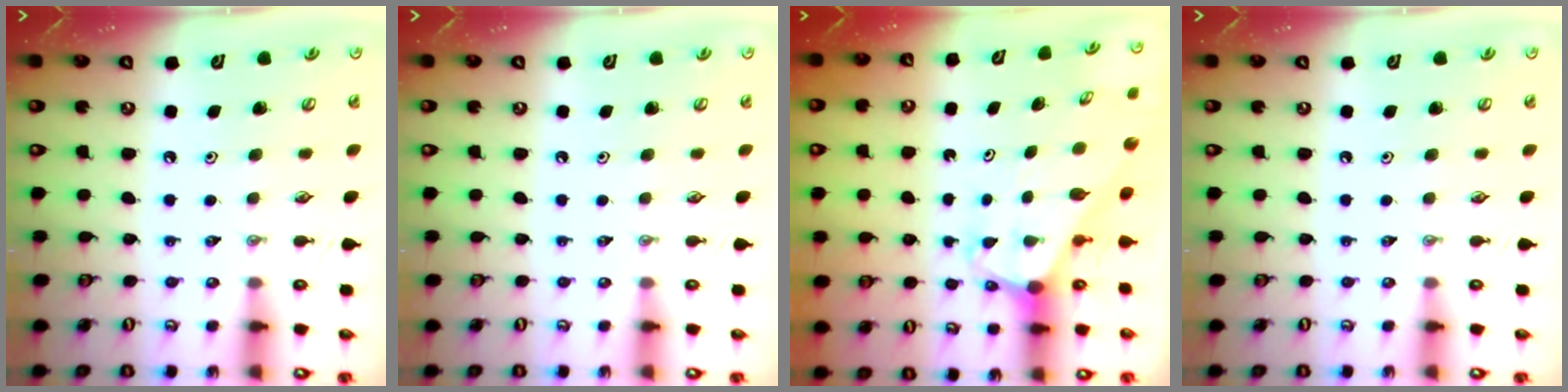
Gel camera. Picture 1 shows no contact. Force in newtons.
{"total": 0.0}
{"total": 2.0, "press": 2.0, "slide": 0.1}
{"total": 0.0}